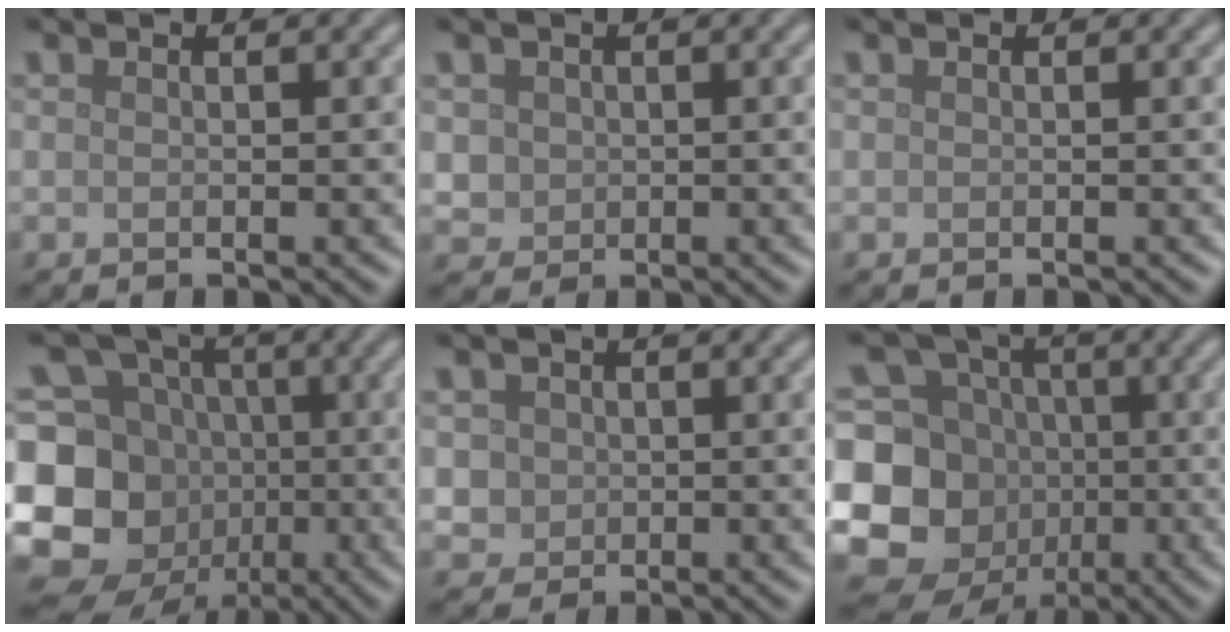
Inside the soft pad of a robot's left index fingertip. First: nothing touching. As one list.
[{"total": 1.7, "force": [0.2, 1.6, 0.4], "torque": [-0.008, -0.007, 0.009]}, {"total": 0.0}, {"total": 16.0, "force": [-3.8, 14.1, 6.6], "torque": [-0.179, 0.006, -0.079]}, {"total": 2.1, "force": [0.3, 2.0, 0.6], "torque": [-0.006, 0.004, 0.013]}, {"total": 14.8, "force": [-3.2, 13.3, 5.6], "torque": [-0.160, 0.004, -0.066]}]